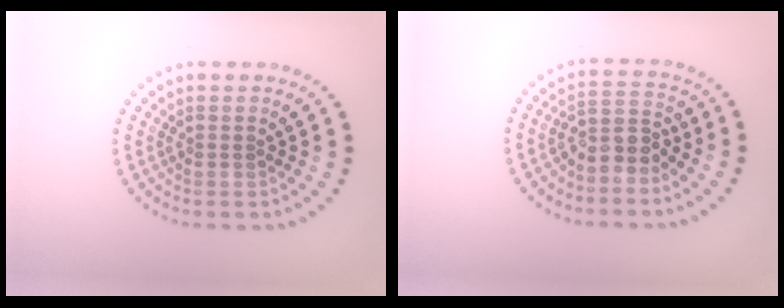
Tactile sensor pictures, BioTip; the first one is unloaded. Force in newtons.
{"total": 2.7, "press": 2.1, "slide": 1.6}